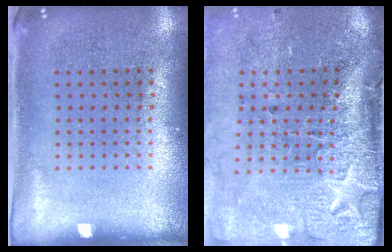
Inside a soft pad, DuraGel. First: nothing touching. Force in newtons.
{"total": 4.5, "press": 3.6, "slide": 2.8}